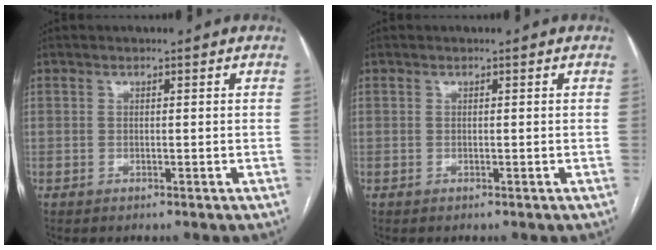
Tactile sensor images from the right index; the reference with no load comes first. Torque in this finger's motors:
{"motor_torque": [0.00, 0.00, 0.00, 0.01]}